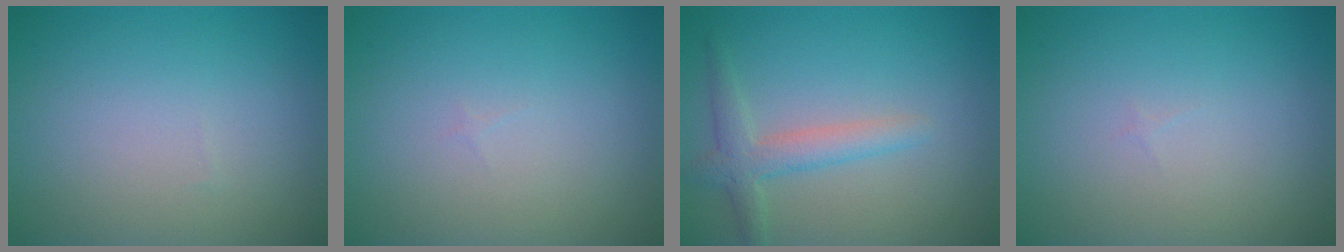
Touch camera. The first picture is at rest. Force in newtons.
{"total": 0.0}
{"total": 2.8, "press": 2.8, "slide": 0.1}
{"total": 0.0}